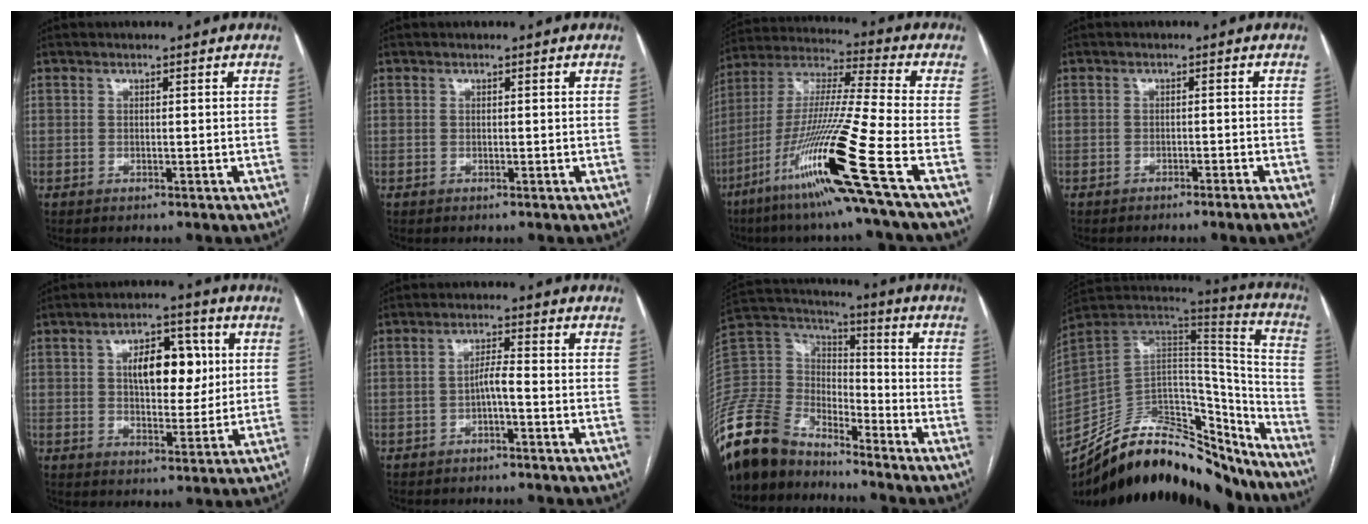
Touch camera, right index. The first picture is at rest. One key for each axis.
{"total": 0.0}
{"total": 21.4, "fx": -9.6, "fy": -1.6, "fz": 19.0, "tx": -0.380, "ty": -0.040, "tz": -0.185}
{"total": 3.5, "fx": -2.2, "fy": 0.2, "fz": 2.7, "tx": -0.029, "ty": -0.005, "tz": -0.031}
{"total": 9.6, "fx": 2.3, "fy": 4.8, "fz": 8.0, "tx": -0.120, "ty": 0.016, "tz": 0.037}
{"total": 2.7, "fx": -1.1, "fy": 0.2, "fz": 2.4, "tx": -0.040, "ty": 0.005, "tz": -0.020}
{"total": 18.7, "fx": -16.1, "fy": 7.1, "fz": 6.1, "tx": -0.141, "ty": 0.027, "tz": -0.306}
{"total": 35.1, "fx": -29.6, "fy": 12.8, "fz": 13.8, "tx": -0.229, "ty": -0.004, "tz": -0.424}